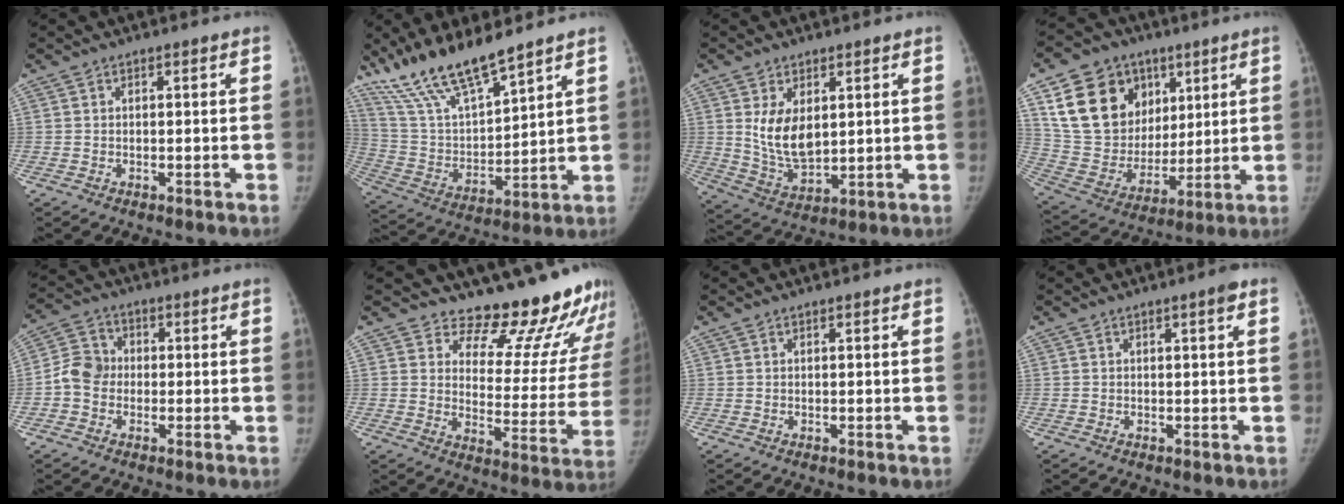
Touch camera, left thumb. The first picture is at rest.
{"total": 16.1, "force": [12.9, 3.8, 8.9], "torque": [-0.147, -0.065, 0.254]}
{"total": 10.0, "force": [2.5, 6.0, 7.6], "torque": [-0.118, -0.025, 0.062]}
{"total": 21.6, "force": [9.1, 16.6, 10.3], "torque": [-0.160, -0.012, 0.178]}
{"total": 6.7, "force": [-1.1, 5.7, 3.3], "torque": [-0.049, 0.022, -0.035]}
{"total": 18.1, "force": [16.6, 6.2, 3.6], "torque": [0.020, -0.156, 0.196]}
{"total": 0.0}
{"total": 1.4, "force": [0.5, 0.2, 1.3], "torque": [-0.021, 0.003, 0.006]}